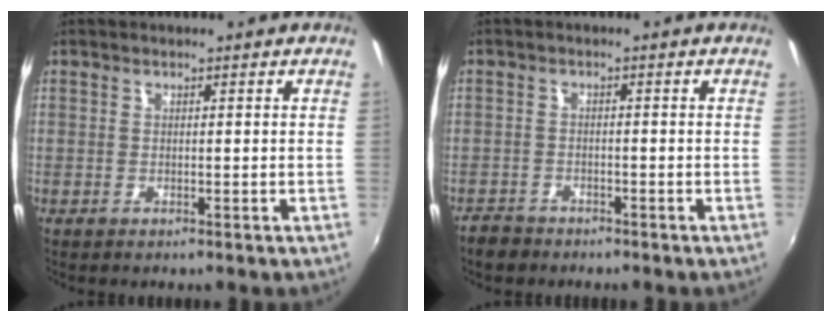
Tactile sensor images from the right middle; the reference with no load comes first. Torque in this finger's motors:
{"motor_torque": [0.52, -0.45, -0.02, 0.01]}